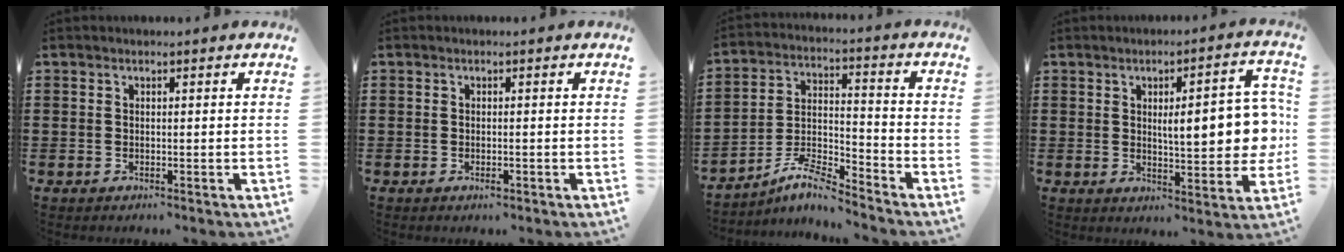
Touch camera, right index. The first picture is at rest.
{"total": 0.9, "force": [-0.4, 0.2, 0.8], "torque": [-0.017, -0.005, -0.006]}
{"total": 7.7, "force": [-6.6, 1.1, 3.8], "torque": [-0.086, 0.002, -0.130]}
{"total": 9.5, "force": [0.9, 2.9, 9.0], "torque": [-0.124, -0.007, 0.006]}